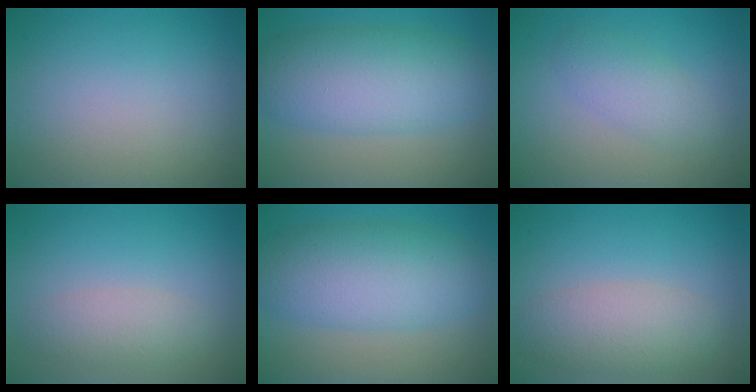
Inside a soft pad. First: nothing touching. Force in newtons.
{"total": 7.4, "press": 7.4, "slide": 0.2}
{"total": 2.5, "press": 2.5, "slide": 0.1}
{"total": 2.3, "press": 2.3, "slide": 0.2}
{"total": 7.4, "press": 7.4, "slide": 0.2}
{"total": 3.9, "press": 3.9, "slide": 0.1}